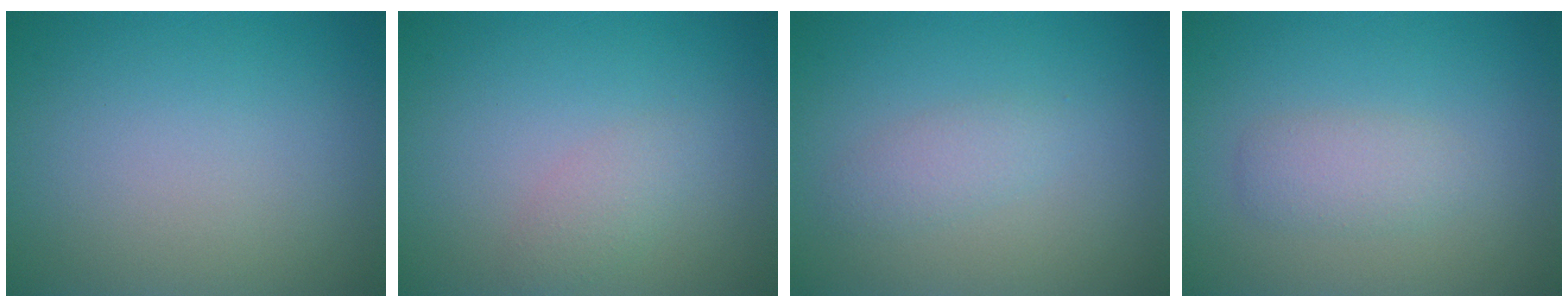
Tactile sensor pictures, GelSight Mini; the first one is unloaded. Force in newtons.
{"total": 1.5, "press": 1.5, "slide": 0.0}
{"total": 1.6, "press": 1.6, "slide": 0.0}
{"total": 2.0, "press": 2.0, "slide": 0.2}